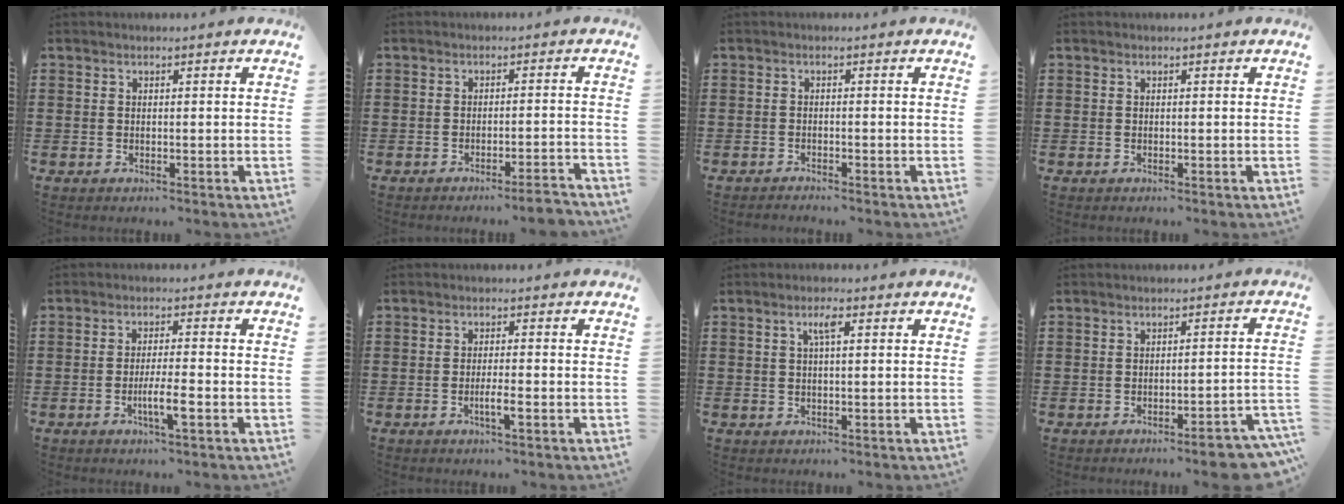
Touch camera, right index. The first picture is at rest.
{"total": 3.1, "force": [-2.7, -0.3, 1.6], "torque": [-0.027, -0.006, -0.051]}
{"total": 1.0, "force": [-1.0, 0.0, 0.0], "torque": [-0.003, 0.001, -0.020]}
{"total": 0.0}
{"total": 4.5, "force": [-1.9, 0.3, 4.1], "torque": [-0.068, -0.004, -0.033]}
{"total": 2.8, "force": [-1.2, 0.2, 2.5], "torque": [-0.042, -0.001, -0.022]}
{"total": 2.5, "force": [0.9, 0.6, 2.3], "torque": [-0.048, 0.008, 0.012]}
{"total": 4.2, "force": [-3.7, 0.4, 1.9], "torque": [-0.030, -0.004, -0.071]}